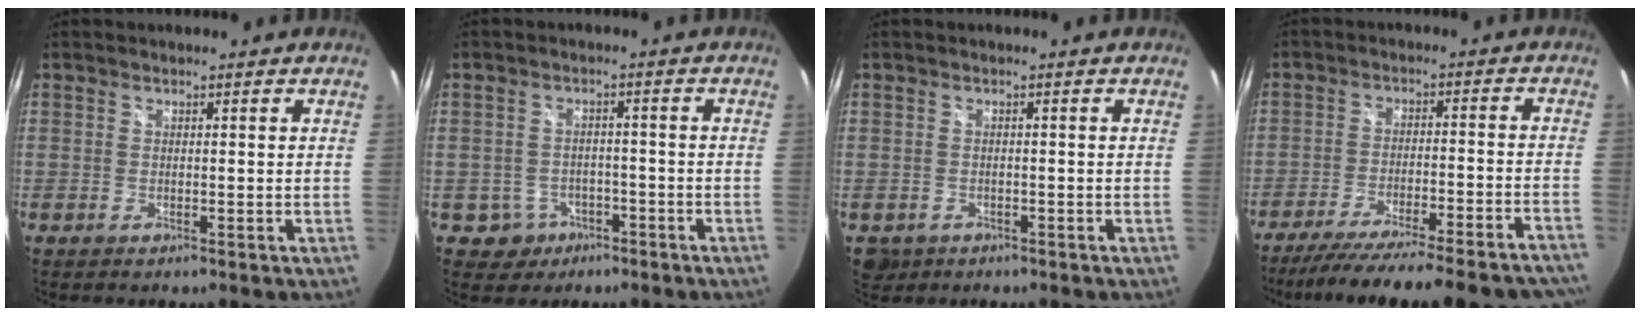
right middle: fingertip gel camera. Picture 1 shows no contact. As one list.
[{"total": 5.1, "force": [-2.7, 4.2, 0.7], "torque": [-0.029, 0.011, -0.031]}, {"total": 3.5, "force": [-1.3, 2.9, 1.3], "torque": [-0.033, -0.007, -0.015]}, {"total": 26.9, "force": [-24.2, 2.6, 11.4], "torque": [-0.188, -0.053, -0.331]}]